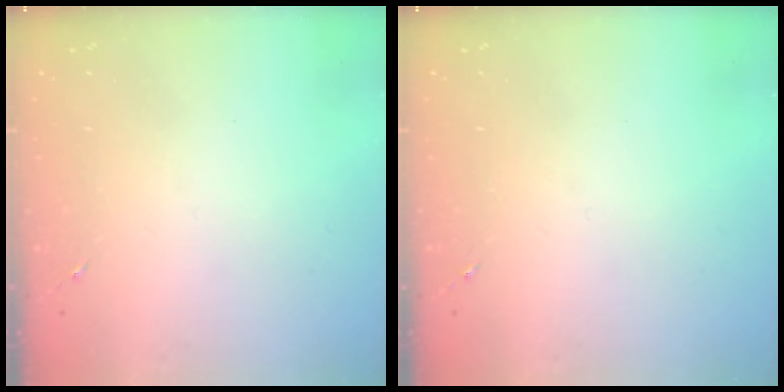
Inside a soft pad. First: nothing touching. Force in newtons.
{"total": 0.0}